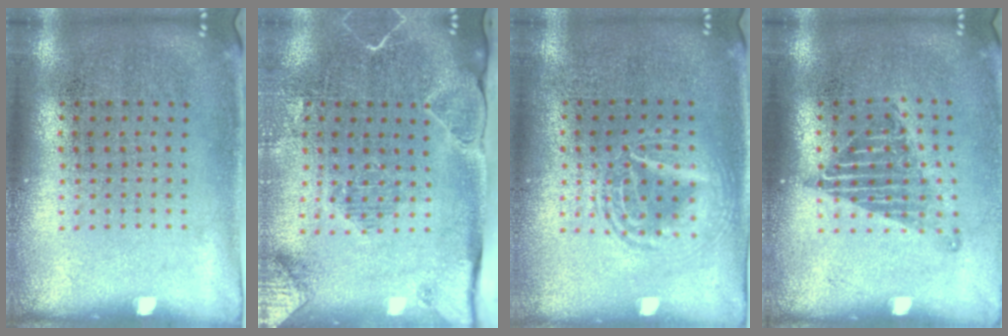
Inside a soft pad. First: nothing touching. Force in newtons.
{"total": 2.1, "press": 2.1, "slide": 0.5}
{"total": 1.6, "press": 1.6, "slide": 0.2}
{"total": 1.3, "press": 1.1, "slide": 0.8}